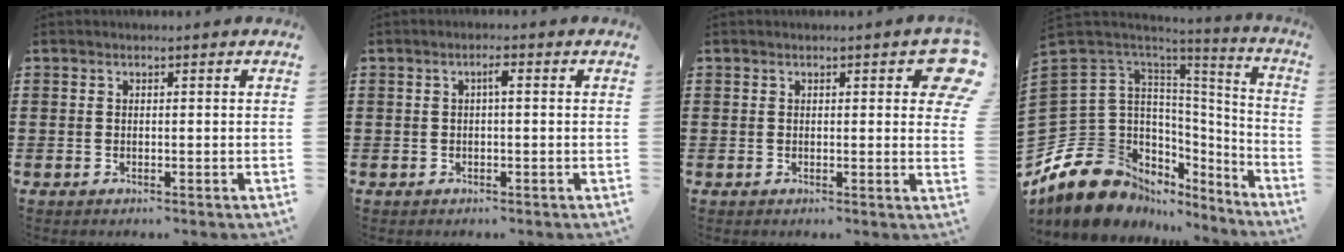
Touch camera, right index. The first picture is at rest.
{"total": 1.6, "force": [0.1, 0.2, 1.5], "torque": [-0.031, 0.004, -0.001]}
{"total": 3.2, "force": [1.5, 1.0, 2.6], "torque": [-0.033, 0.000, 0.020]}
{"total": 13.1, "force": [-7.4, 9.1, 5.7], "torque": [-0.163, -0.024, -0.131]}